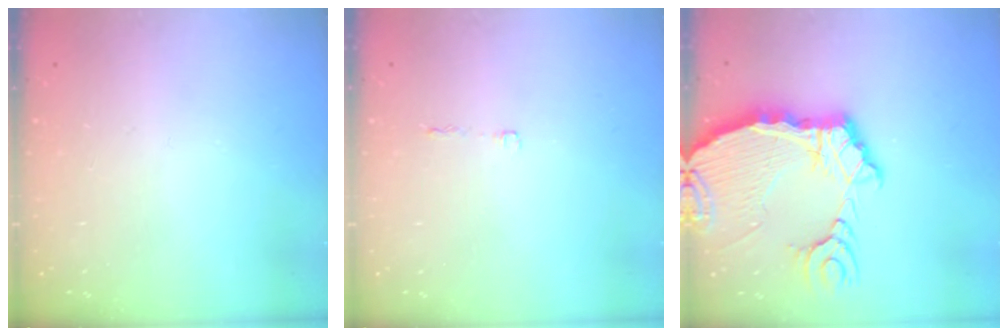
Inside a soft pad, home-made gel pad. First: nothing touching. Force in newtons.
{"total": 2.5, "press": 2.4, "slide": 0.4}
{"total": 13.5, "press": 13.4, "slide": 1.8}